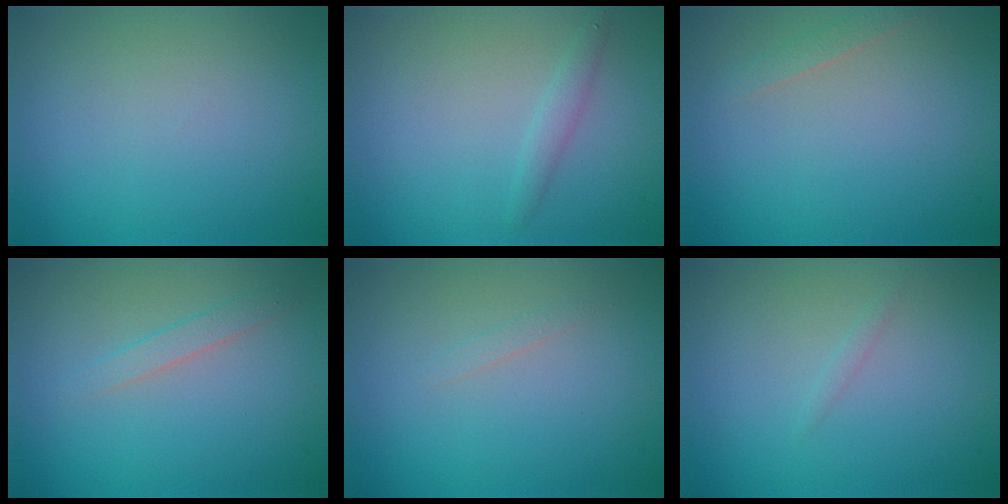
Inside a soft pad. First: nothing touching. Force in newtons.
{"total": 1.2, "press": 1.2, "slide": 0.0}
{"total": 0.9, "press": 0.9, "slide": 0.0}
{"total": 1.3, "press": 1.3, "slide": 0.0}
{"total": 0.5, "press": 0.5, "slide": 0.1}
{"total": 0.5, "press": 0.5, "slide": 0.0}